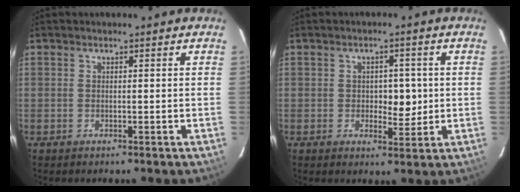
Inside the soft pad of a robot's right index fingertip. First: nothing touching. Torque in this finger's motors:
{"motor_torque": [0.09, 0.25, 0.02, 0.01]}